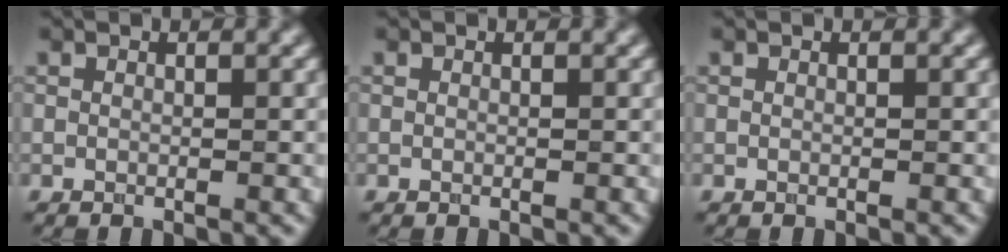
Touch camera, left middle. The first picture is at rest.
{"total": 0.0}
{"total": 0.0}